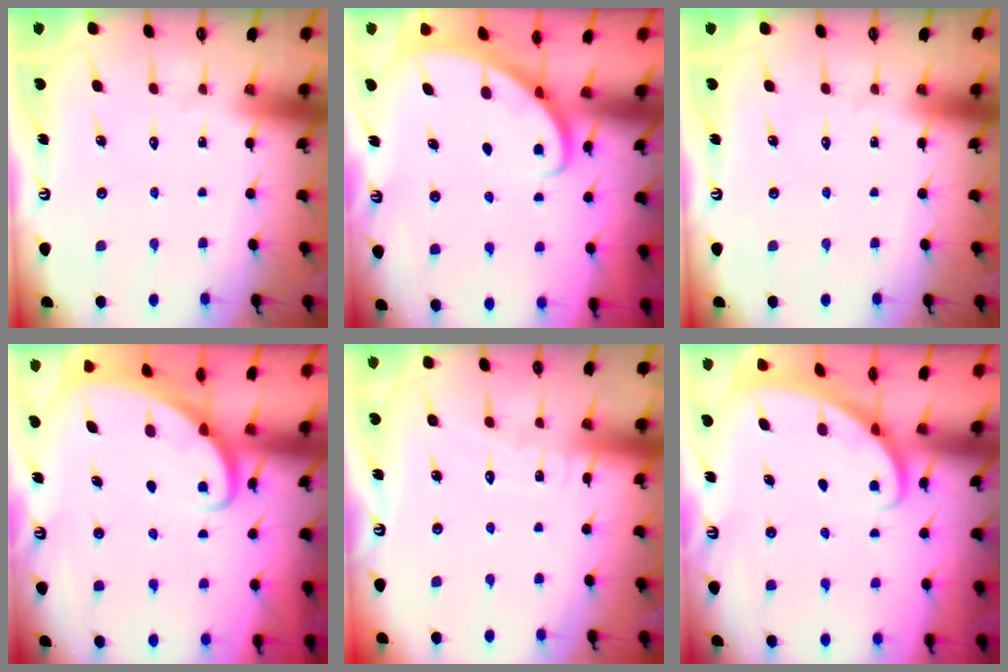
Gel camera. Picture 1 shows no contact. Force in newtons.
{"total": 2.9, "press": 2.9, "slide": 0.2}
{"total": 0.0}
{"total": 2.4, "press": 2.4, "slide": 0.2}
{"total": 4.7, "press": 4.7, "slide": 0.5}
{"total": 2.0, "press": 2.0, "slide": 0.1}